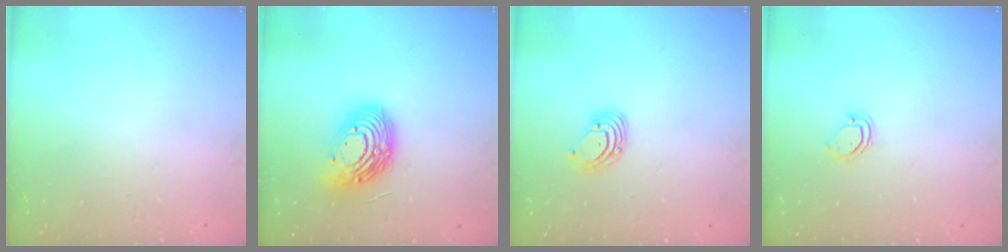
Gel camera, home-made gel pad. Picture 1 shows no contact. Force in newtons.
{"total": 14.7, "press": 14.6, "slide": 1.0}
{"total": 2.6, "press": 2.6, "slide": 0.1}
{"total": 3.9, "press": 3.9, "slide": 0.3}